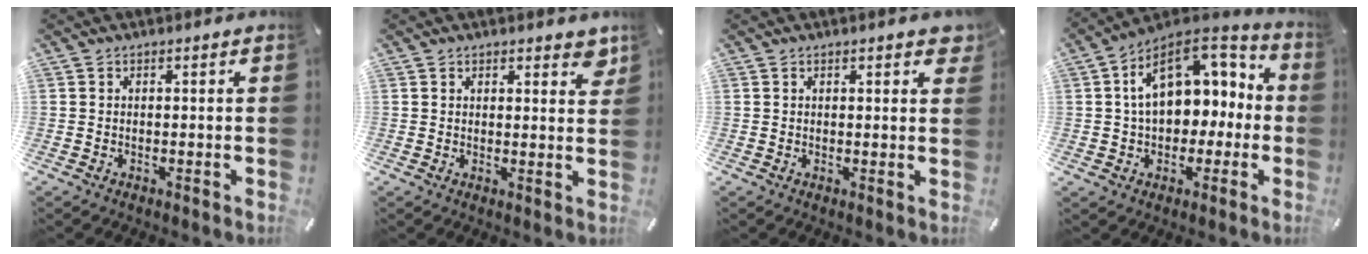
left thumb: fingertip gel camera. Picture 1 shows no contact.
{"total": 3.5, "force": [2.5, 1.7, 1.8], "torque": [-0.017, -0.009, 0.040]}
{"total": 2.3, "force": [1.4, 0.7, 1.6], "torque": [-0.020, -0.003, 0.021]}
{"total": 15.9, "force": [3.3, 11.5, 10.4], "torque": [-0.158, -0.006, 0.064]}